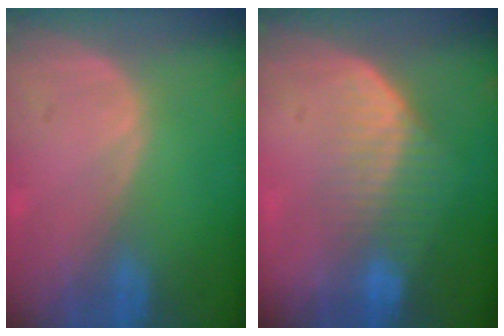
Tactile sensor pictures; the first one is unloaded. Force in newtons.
{"total": 7.2, "press": 6.1, "slide": 3.8}